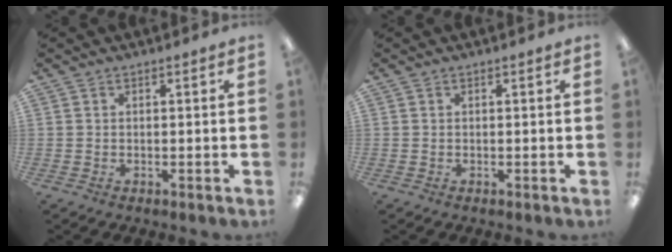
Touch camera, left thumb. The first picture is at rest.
{"total": 0.0}